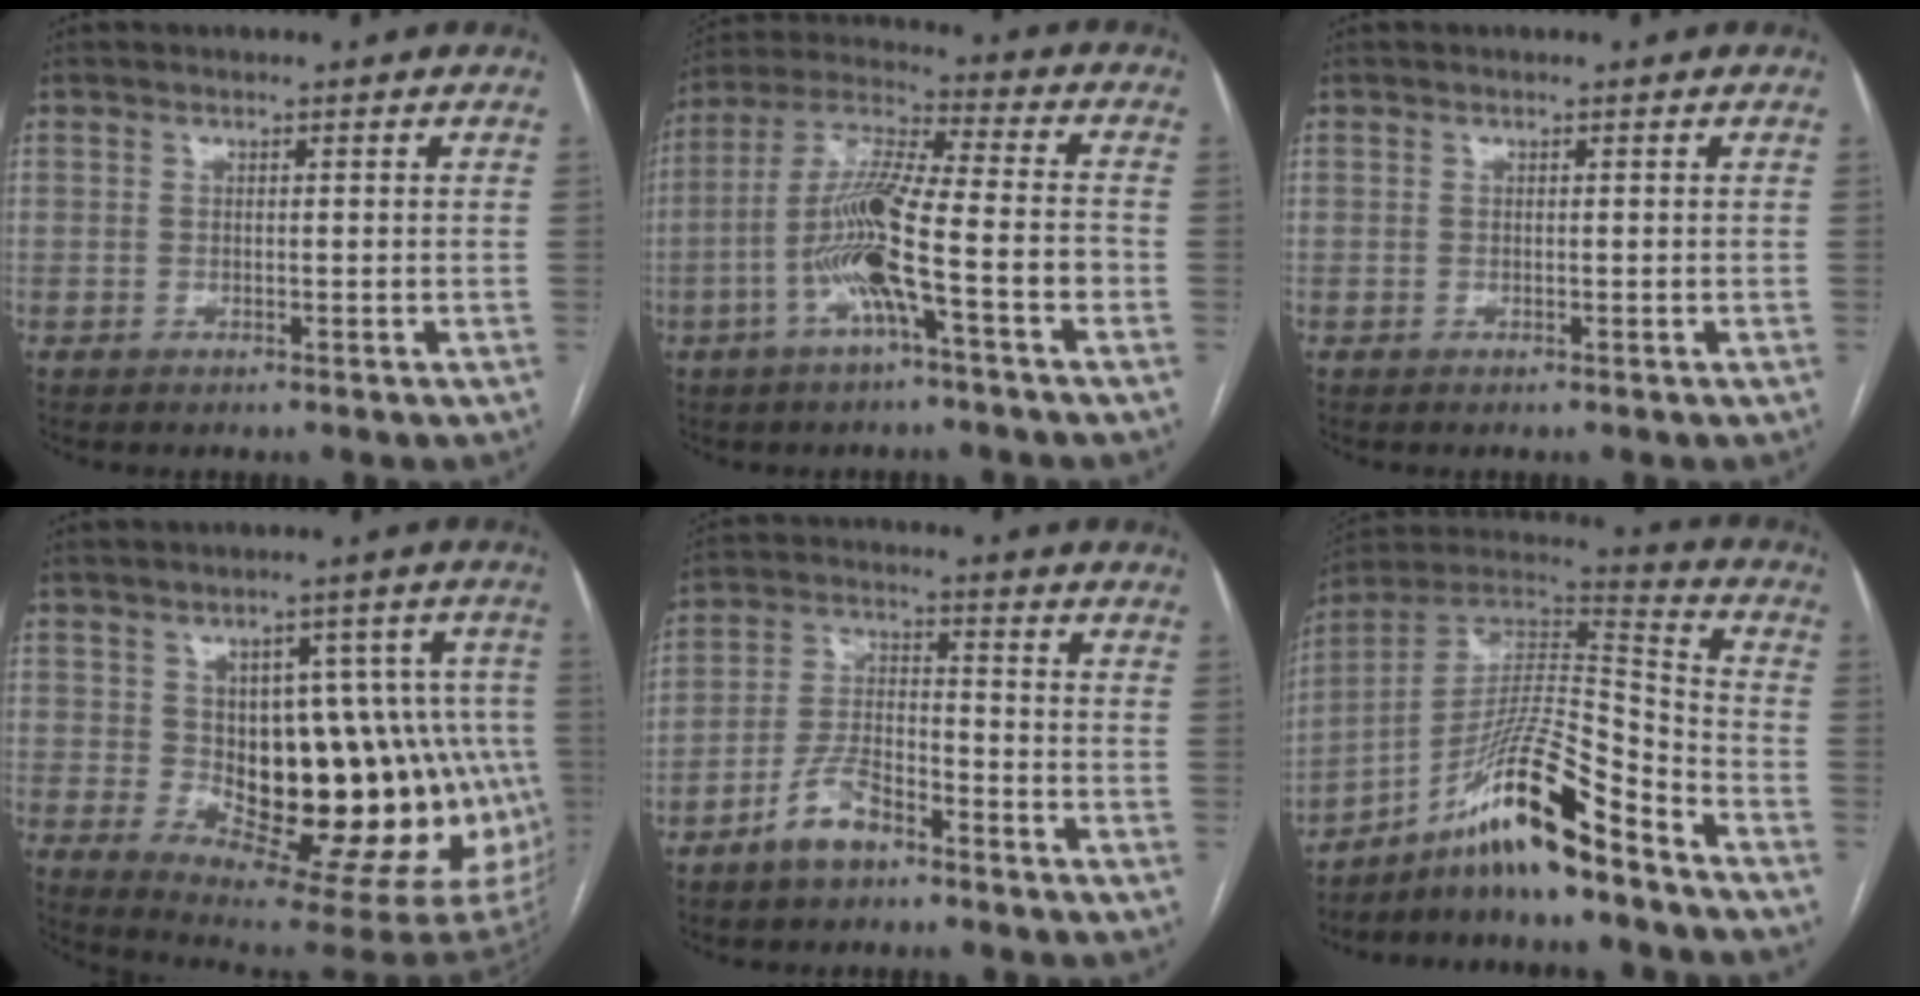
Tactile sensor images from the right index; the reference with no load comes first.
{"total": 12.9, "force": [-4.4, 0.9, 12.1], "torque": [-0.237, 0.016, -0.084]}
{"total": 0.0}
{"total": 22.2, "force": [-1.9, 10.1, 19.7], "torque": [-0.170, 0.031, 0.001]}
{"total": 6.7, "force": [-4.4, 3.2, 3.9], "torque": [-0.084, 0.012, -0.081]}
{"total": 16.0, "force": [-11.0, 0.9, 11.6], "torque": [-0.207, 0.018, -0.190]}